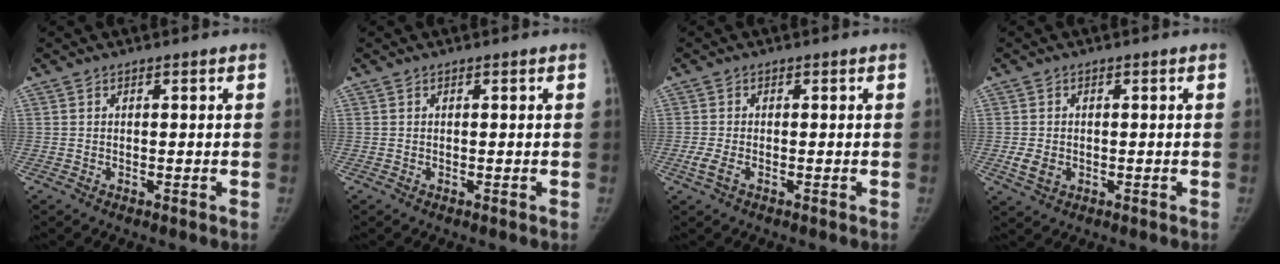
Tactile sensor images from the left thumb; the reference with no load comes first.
{"total": 0.0}
{"total": 2.4, "force": [-0.9, 1.2, 1.9], "torque": [-0.048, -0.002, -0.021]}
{"total": 4.4, "force": [-0.9, 3.4, 2.7], "torque": [-0.047, -0.003, -0.010]}